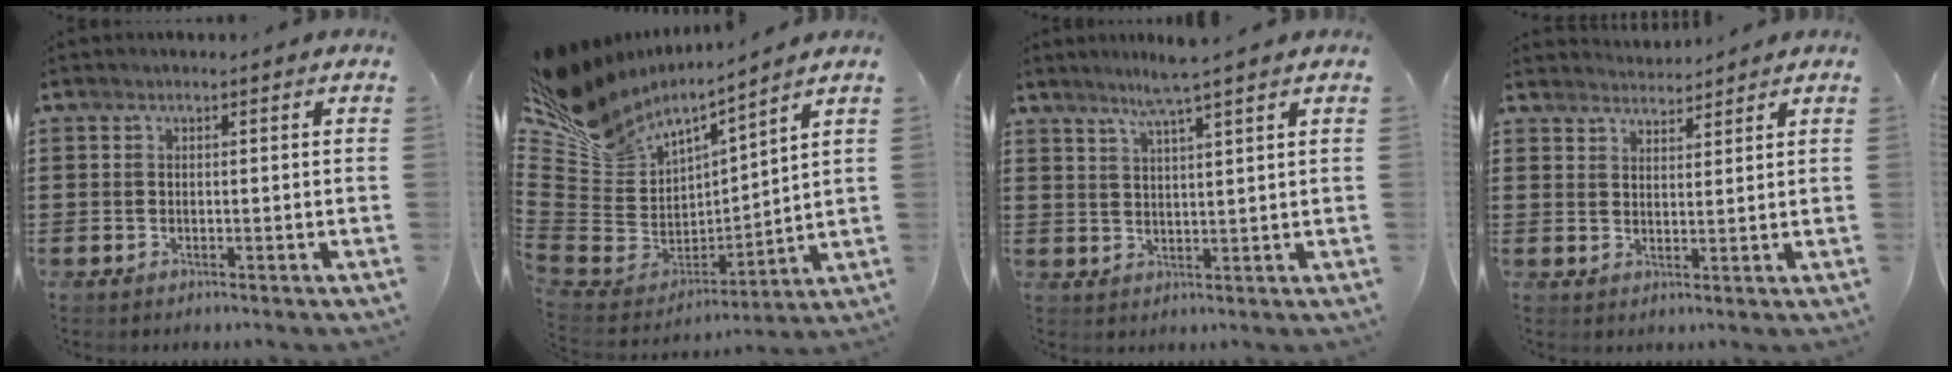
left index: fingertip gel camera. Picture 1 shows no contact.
{"total": 8.1, "force": [6.7, 4.1, 2.0], "torque": [-0.088, -0.063, 0.123]}
{"total": 4.6, "force": [3.7, -0.9, 2.6], "torque": [-0.060, -0.008, 0.063]}
{"total": 2.8, "force": [2.8, 0.1, -0.4], "torque": [-0.001, -0.008, 0.054]}